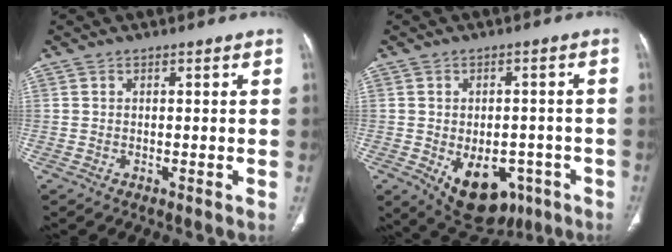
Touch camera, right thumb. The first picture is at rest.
{"total": 13.1, "force": [-5.3, 8.4, 8.5], "torque": [-0.094, 0.011, -0.057]}